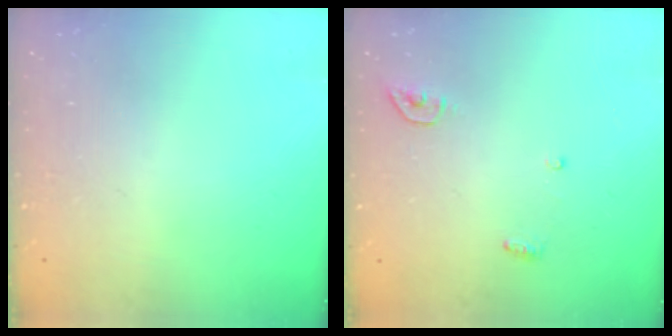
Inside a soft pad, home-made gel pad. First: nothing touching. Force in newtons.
{"total": 3.5, "press": 3.5, "slide": 0.1}